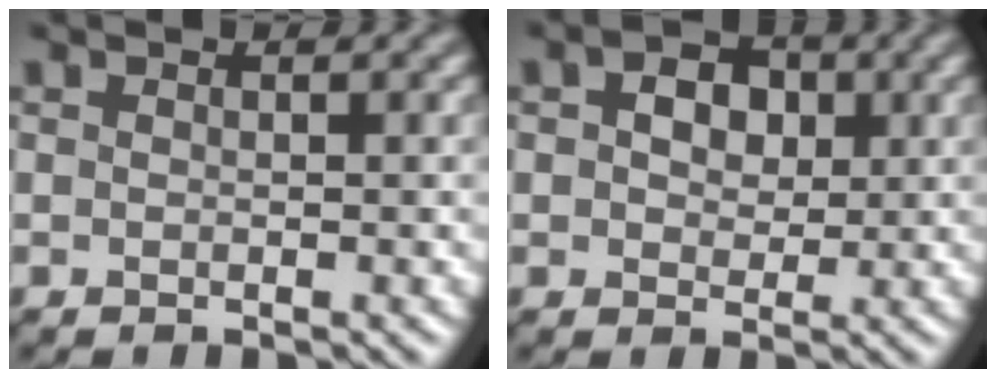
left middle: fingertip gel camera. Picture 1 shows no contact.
{"total": 3.8, "force": [1.1, 2.7, 2.4], "torque": [-0.034, 0.004, 0.007]}